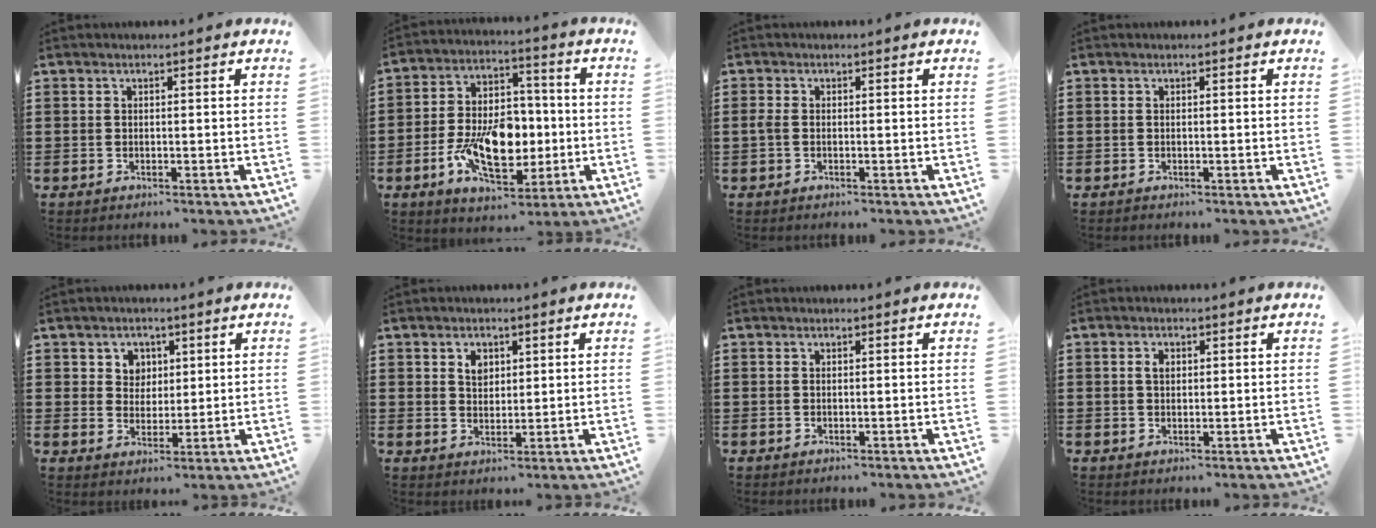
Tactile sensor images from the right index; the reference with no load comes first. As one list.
[{"total": 11.6, "force": [-2.6, 7.2, 8.8], "torque": [-0.168, 0.004, -0.045]}, {"total": 1.1, "force": [-0.4, 0.5, 1.0], "torque": [-0.027, -0.003, -0.010]}, {"total": 0.0}, {"total": 3.7, "force": [1.6, 3.2, 0.5], "torque": [-0.020, 0.010, 0.026]}, {"total": 2.7, "force": [1.3, 1.9, 1.4], "torque": [-0.026, 0.004, 0.022]}, {"total": 0.0}, {"total": 1.8, "force": [0.4, 1.1, 1.3], "torque": [-0.028, 0.008, 0.006]}]